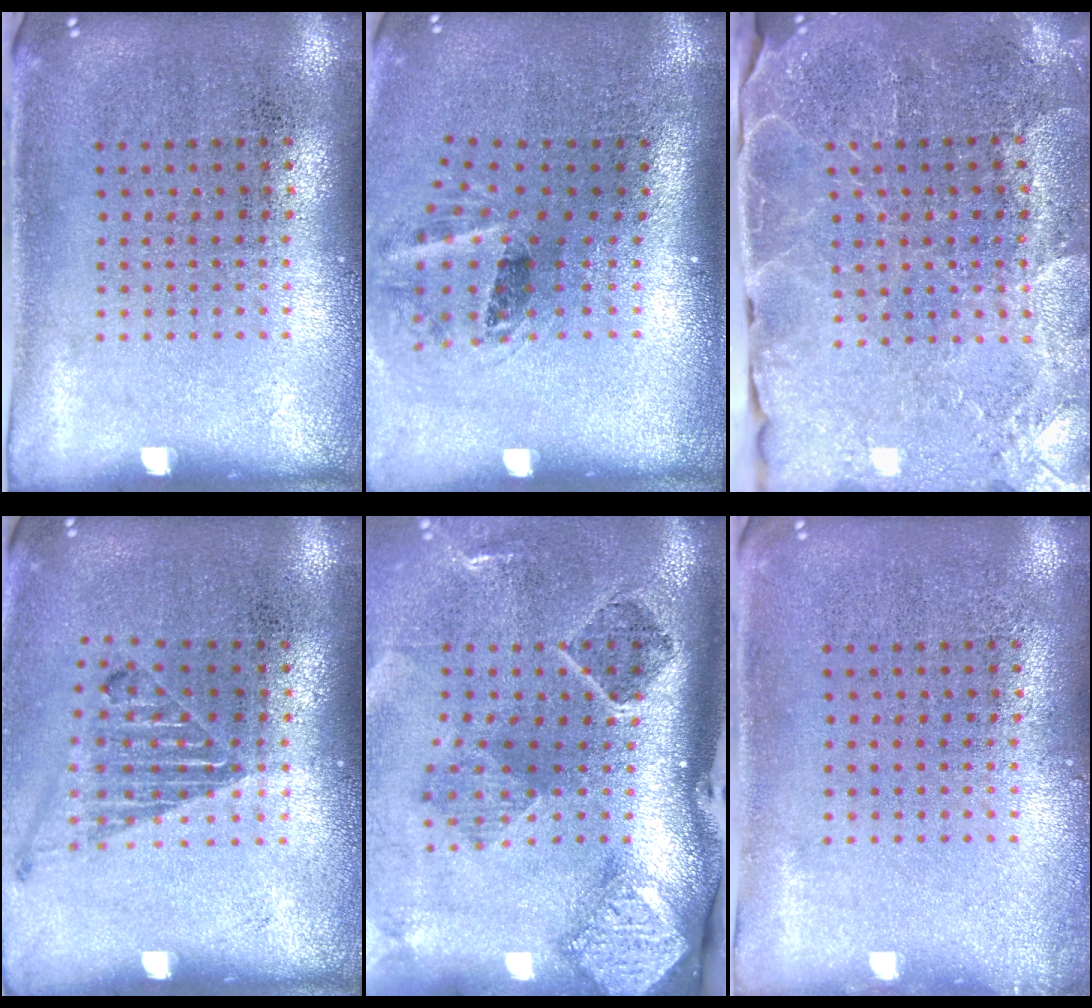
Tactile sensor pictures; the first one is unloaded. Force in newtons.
{"total": 1.5, "press": 1.1, "slide": 1.1}
{"total": 3.1, "press": 3.1, "slide": 0.3}
{"total": 1.1, "press": 1.1, "slide": 0.2}
{"total": 2.9, "press": 1.8, "slide": 2.2}
{"total": 0.6, "press": 0.6, "slide": 0.2}